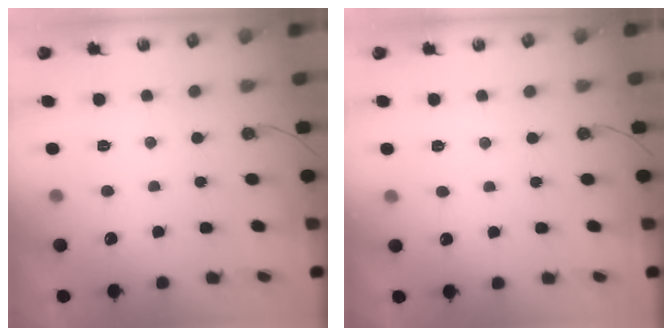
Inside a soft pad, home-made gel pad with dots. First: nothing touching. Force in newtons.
{"total": 3.7, "press": 3.7, "slide": 0.6}